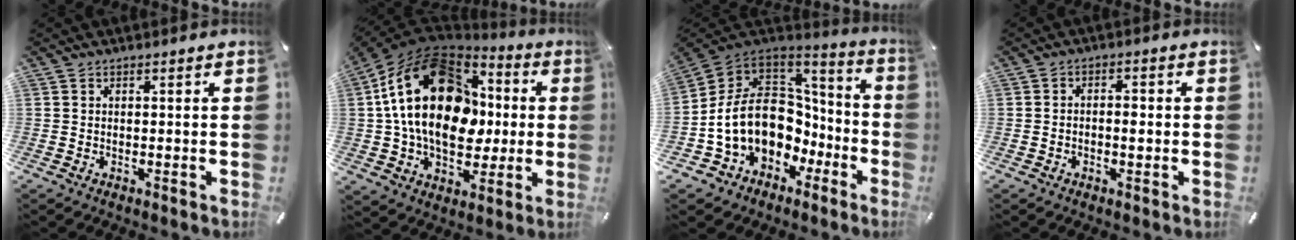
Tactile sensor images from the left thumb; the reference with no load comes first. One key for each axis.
{"total": 25.4, "fx": 3.2, "fy": 18.1, "fz": 17.5, "tx": -0.331, "ty": 0.010, "tz": 0.057}
{"total": 17.0, "fx": -0.4, "fy": 14.0, "fz": 9.7, "tx": -0.209, "ty": -0.019, "tz": 0.008}
{"total": 2.5, "fx": -0.6, "fy": 1.6, "fz": 1.9, "tx": -0.036, "ty": 0.004, "tz": -0.013}